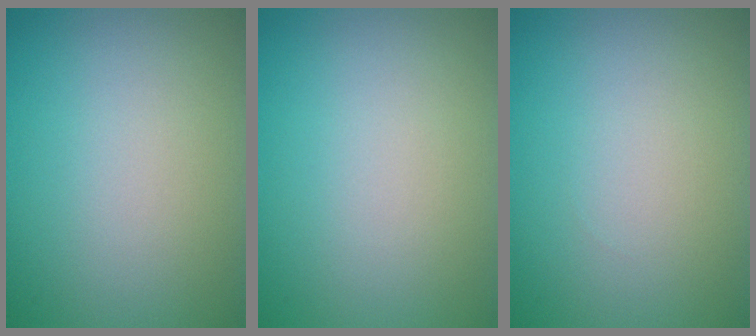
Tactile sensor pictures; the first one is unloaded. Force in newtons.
{"total": 0.0}
{"total": 0.0}